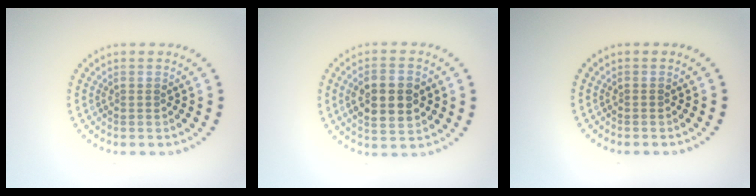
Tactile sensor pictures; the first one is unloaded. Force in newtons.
{"total": 5.1, "press": 5.1, "slide": 0.4}
{"total": 0.0}